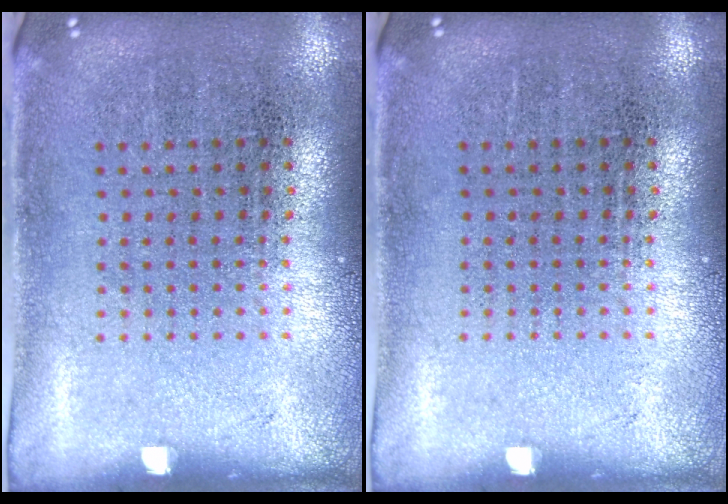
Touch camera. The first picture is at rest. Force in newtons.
{"total": 0.0}